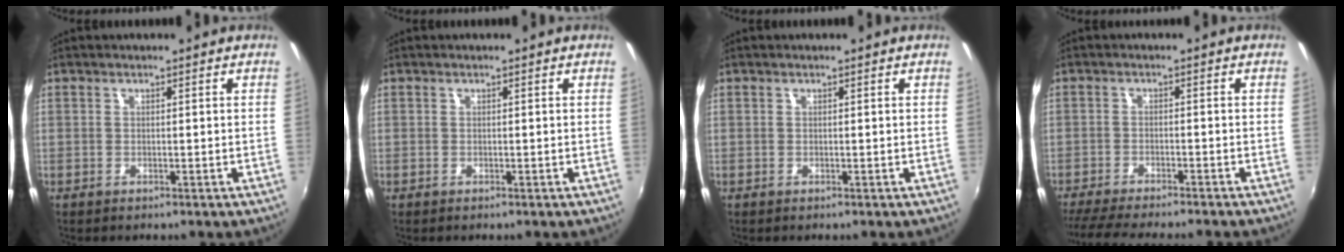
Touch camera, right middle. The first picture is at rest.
{"total": 0.0}
{"total": 0.0}
{"total": 10.9, "force": [-9.7, 0.3, 4.9], "torque": [-0.115, -0.024, -0.152]}